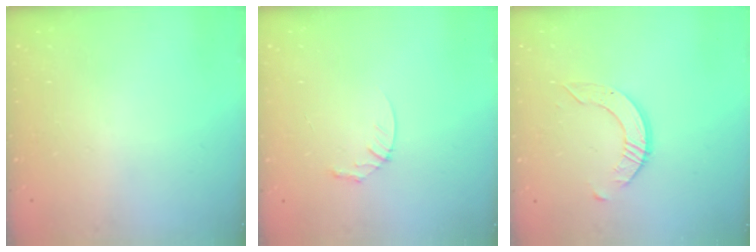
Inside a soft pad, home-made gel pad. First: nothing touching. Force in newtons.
{"total": 3.5, "press": 3.5, "slide": 0.3}
{"total": 5.3, "press": 5.3, "slide": 0.5}